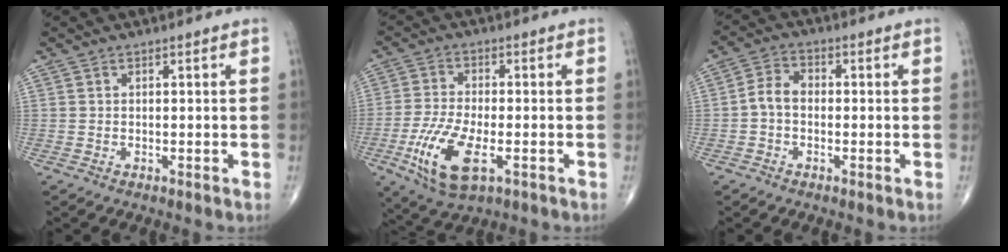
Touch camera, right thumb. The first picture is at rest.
{"total": 11.8, "force": [-4.1, 4.9, 9.9], "torque": [-0.209, -0.003, -0.069]}
{"total": 4.5, "force": [-0.8, 3.2, 3.1], "torque": [-0.050, 0.018, -0.026]}